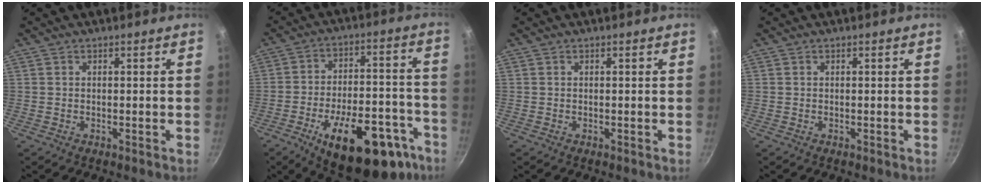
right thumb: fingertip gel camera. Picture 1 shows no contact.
{"total": 24.7, "force": [-13.1, 11.5, 17.5], "torque": [-0.198, 0.066, -0.177]}
{"total": 0.0}
{"total": 0.0}